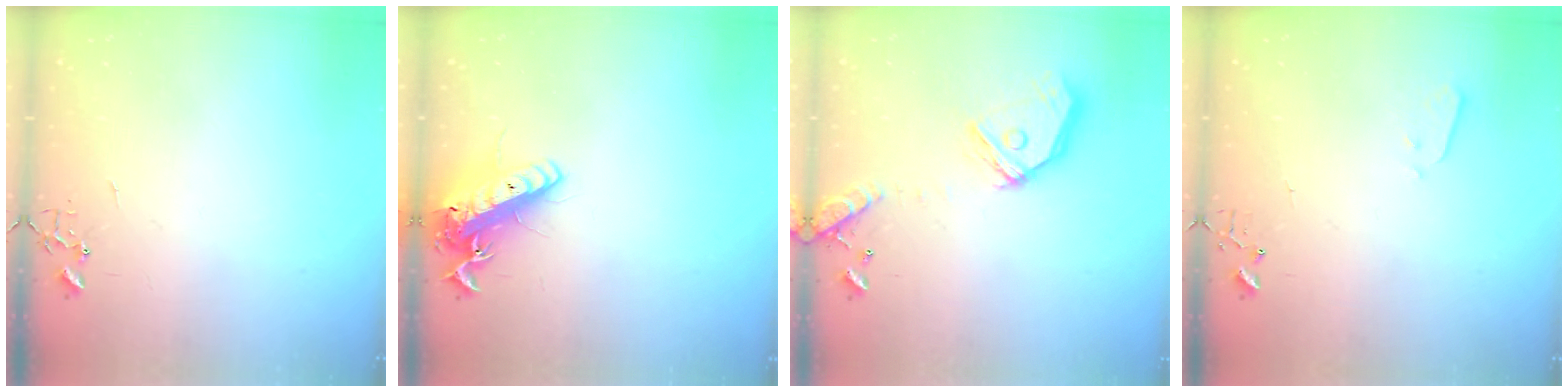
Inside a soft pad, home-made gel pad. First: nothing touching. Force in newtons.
{"total": 15.0, "press": 14.7, "slide": 3.1}
{"total": 17.0, "press": 16.8, "slide": 2.7}
{"total": 2.2, "press": 2.1, "slide": 0.3}